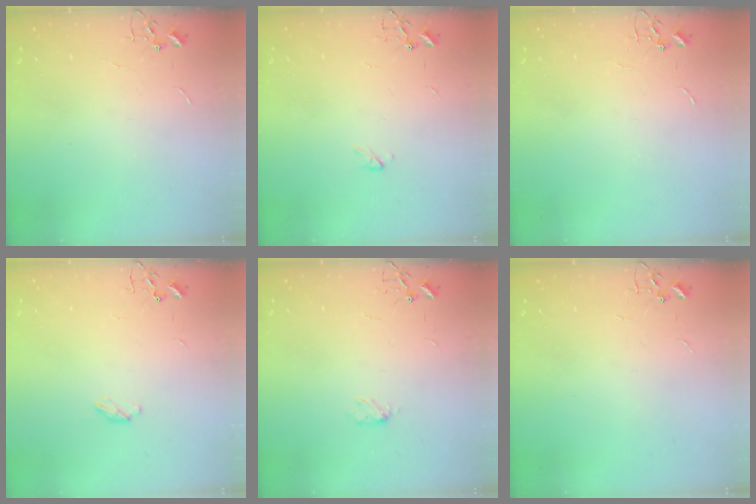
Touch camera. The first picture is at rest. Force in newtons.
{"total": 2.3, "press": 2.3, "slide": 0.4}
{"total": 0.0}
{"total": 3.8, "press": 3.8, "slide": 0.6}
{"total": 3.4, "press": 3.4, "slide": 0.5}
{"total": 0.0}